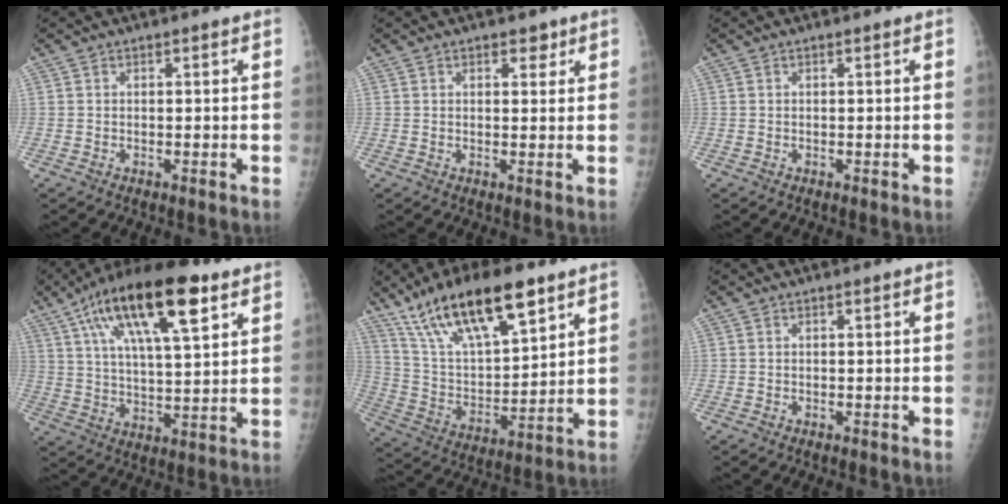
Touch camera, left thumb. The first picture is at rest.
{"total": 2.3, "force": [1.5, 1.4, 1.2], "torque": [0.000, -0.007, 0.019]}
{"total": 0.0}
{"total": 21.3, "force": [10.5, 7.2, 17.0], "torque": [-0.286, -0.012, 0.178]}
{"total": 21.4, "force": [13.6, 7.4, 14.8], "torque": [-0.238, -0.041, 0.255]}
{"total": 0.0}